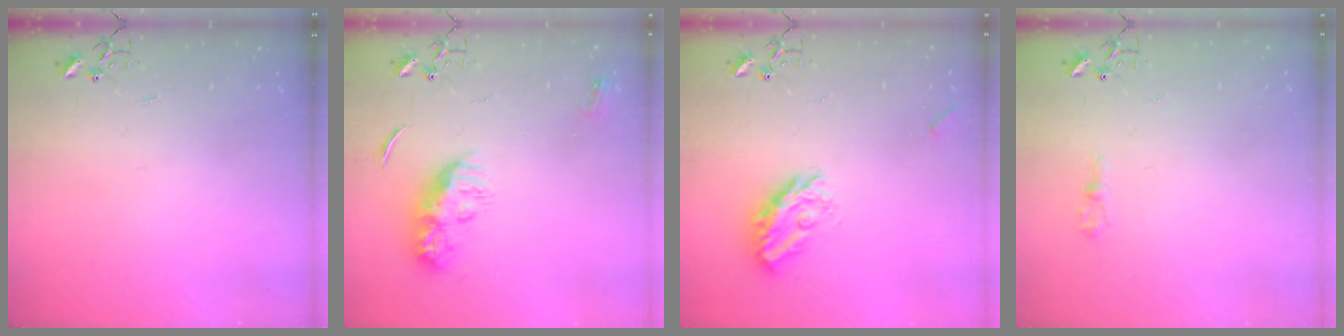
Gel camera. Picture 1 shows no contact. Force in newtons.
{"total": 9.4, "press": 9.4, "slide": 0.2}
{"total": 11.1, "press": 11.0, "slide": 0.4}
{"total": 5.9, "press": 5.9, "slide": 0.6}